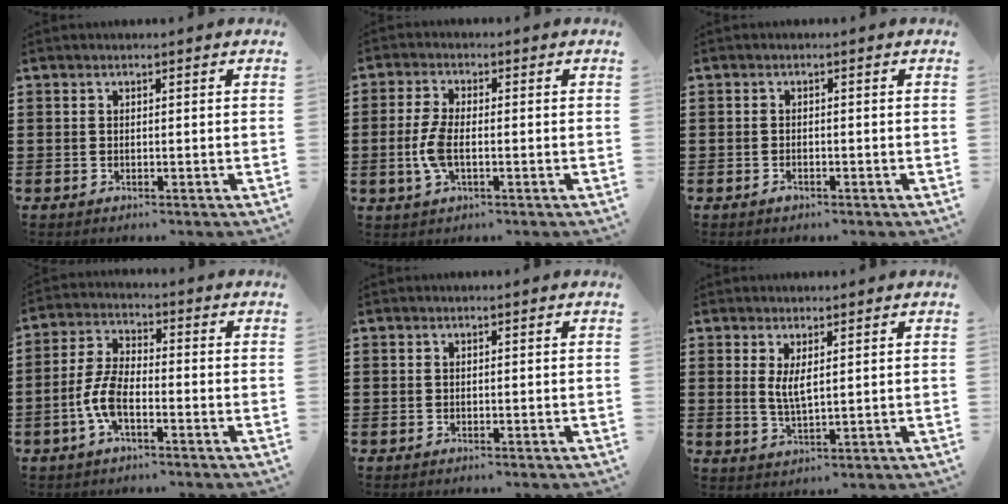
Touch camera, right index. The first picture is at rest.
{"total": 5.7, "force": [-1.6, 2.2, 5.1], "torque": [-0.129, -0.007, -0.038]}
{"total": 1.0, "force": [-0.9, 0.4, 0.3], "torque": [-0.007, -0.004, -0.016]}
{"total": 6.3, "force": [-2.6, 2.6, 5.2], "torque": [-0.129, -0.004, -0.056]}
{"total": 0.5, "force": [-0.5, -0.1, -0.1], "torque": [0.002, 0.000, -0.010]}
{"total": 3.2, "force": [0.8, 0.9, 3.0], "torque": [-0.062, 0.000, 0.014]}